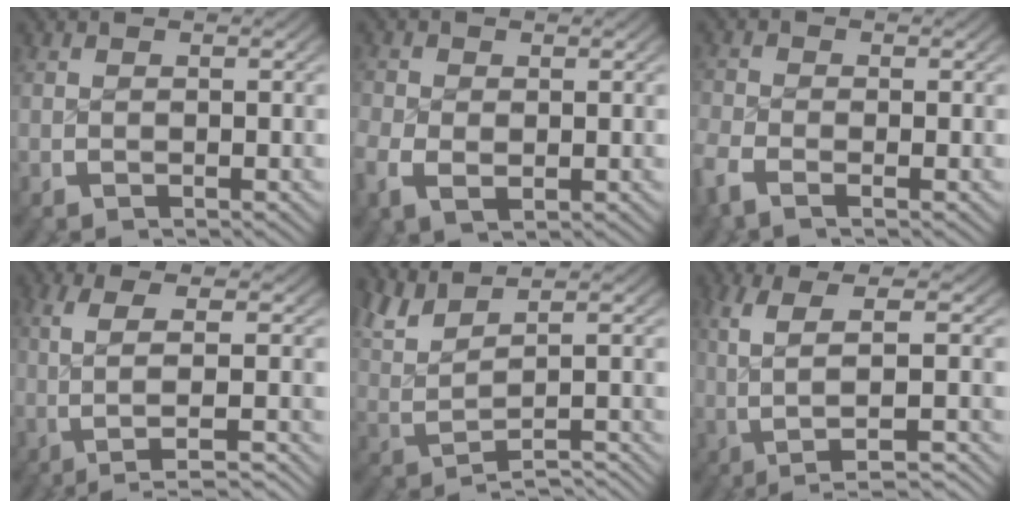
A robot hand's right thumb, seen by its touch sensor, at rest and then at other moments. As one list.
[{"total": 2.7, "force": [-0.6, 2.1, 1.6], "torque": [-0.042, -0.015, -0.003]}, {"total": 2.3, "force": [-1.6, 1.2, 1.2], "torque": [-0.032, -0.007, -0.035]}, {"total": 6.9, "force": [-0.2, 2.3, 6.5], "torque": [-0.117, 0.008, -0.001]}, {"total": 3.7, "force": [0.6, 1.7, 3.2], "torque": [-0.075, -0.003, 0.027]}, {"total": 8.0, "force": [0.9, 3.0, 7.3], "torque": [-0.136, 0.010, 0.017]}]